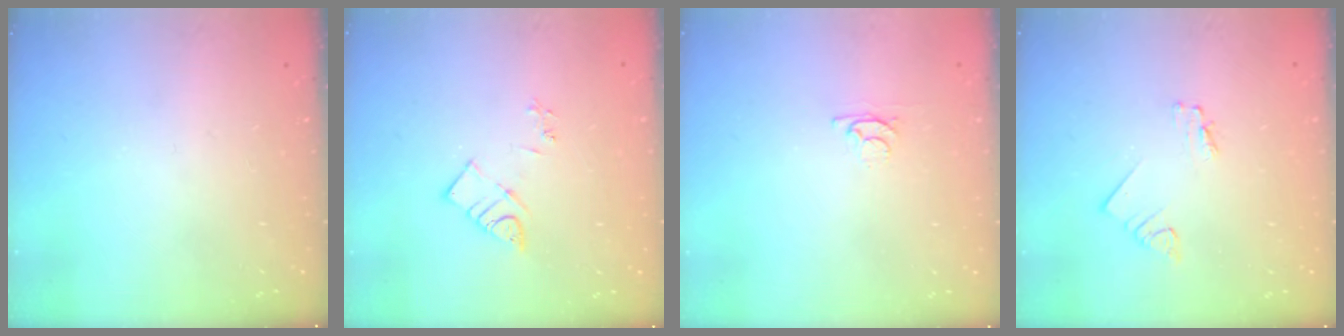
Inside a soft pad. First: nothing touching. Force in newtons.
{"total": 6.0, "press": 6.0, "slide": 0.2}
{"total": 3.3, "press": 3.3, "slide": 0.5}
{"total": 1.8, "press": 1.7, "slide": 0.2}